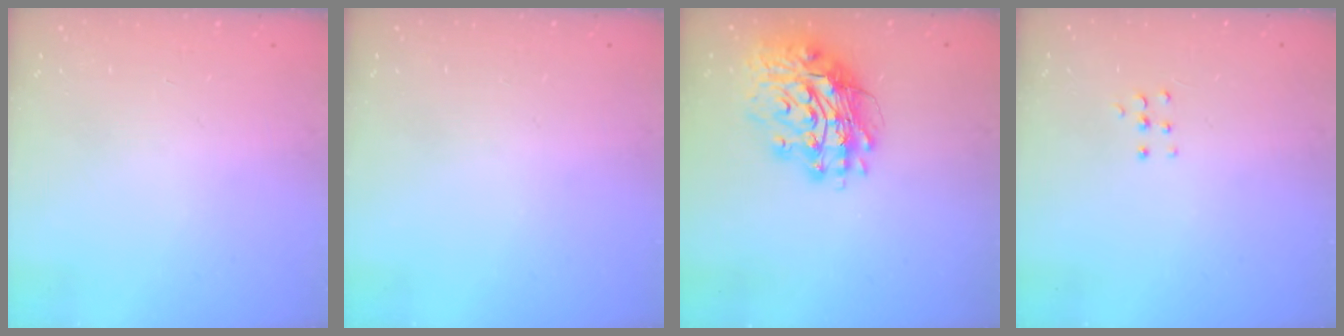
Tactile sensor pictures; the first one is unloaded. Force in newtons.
{"total": 0.0}
{"total": 16.0, "press": 15.9, "slide": 2.1}
{"total": 3.8, "press": 3.8, "slide": 0.4}